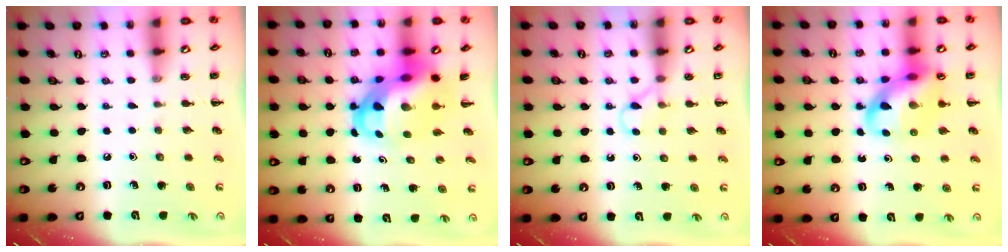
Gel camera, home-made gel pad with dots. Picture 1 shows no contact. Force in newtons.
{"total": 10.7, "press": 10.4, "slide": 2.5}
{"total": 2.9, "press": 2.7, "slide": 0.9}
{"total": 13.6, "press": 13.0, "slide": 3.8}